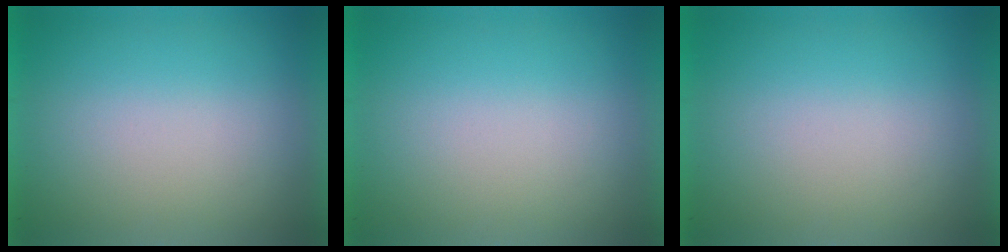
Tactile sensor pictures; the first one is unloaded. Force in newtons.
{"total": 0.0}
{"total": 0.0}